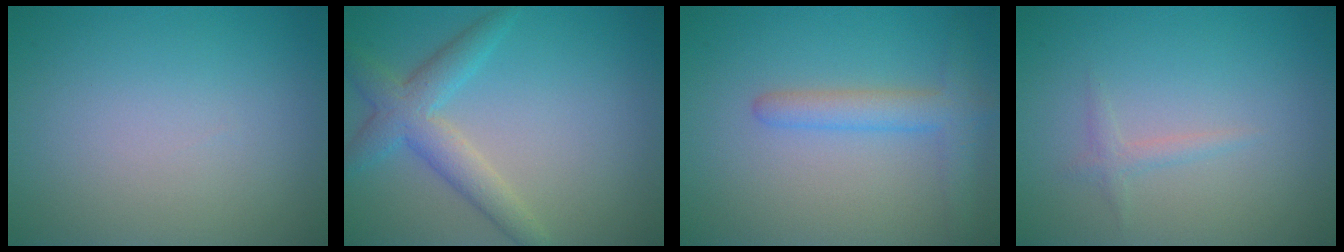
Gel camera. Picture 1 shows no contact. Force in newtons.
{"total": 3.9, "press": 3.9, "slide": 0.1}
{"total": 3.0, "press": 3.0, "slide": 0.2}
{"total": 1.0, "press": 1.0, "slide": 0.0}